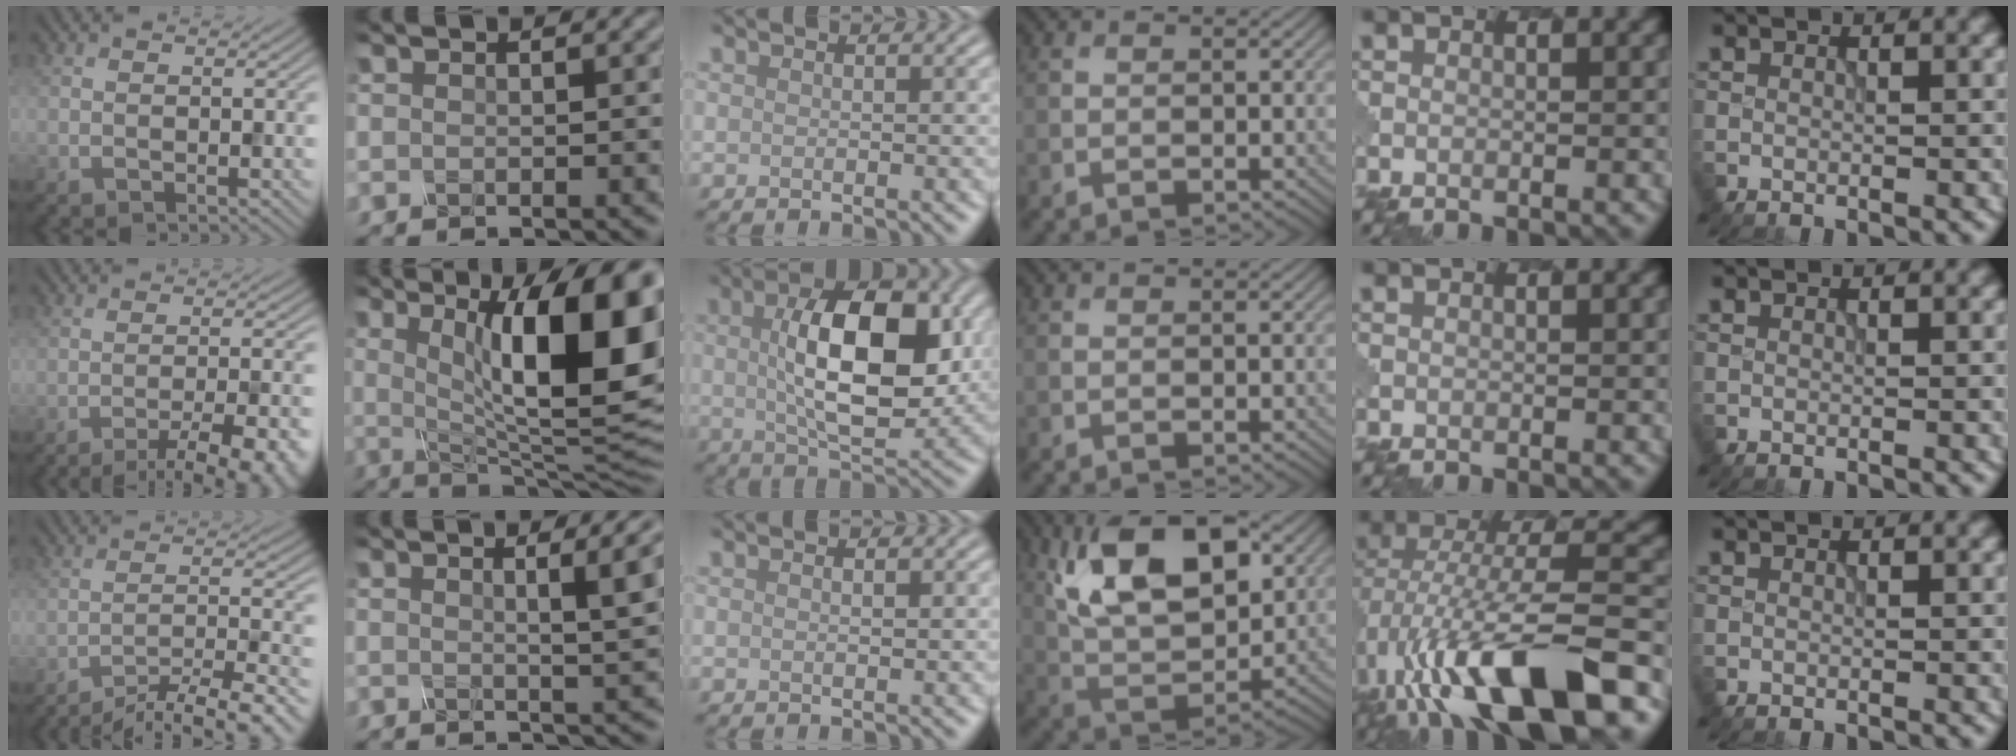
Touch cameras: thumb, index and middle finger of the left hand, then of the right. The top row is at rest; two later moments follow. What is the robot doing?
{"motion": "unscrew", "object": "spray bottle"}